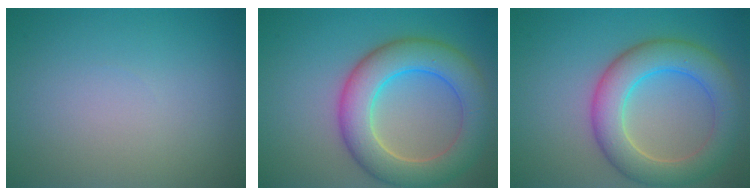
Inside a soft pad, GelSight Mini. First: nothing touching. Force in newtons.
{"total": 7.8, "press": 7.8, "slide": 0.6}
{"total": 6.8, "press": 6.8, "slide": 0.5}